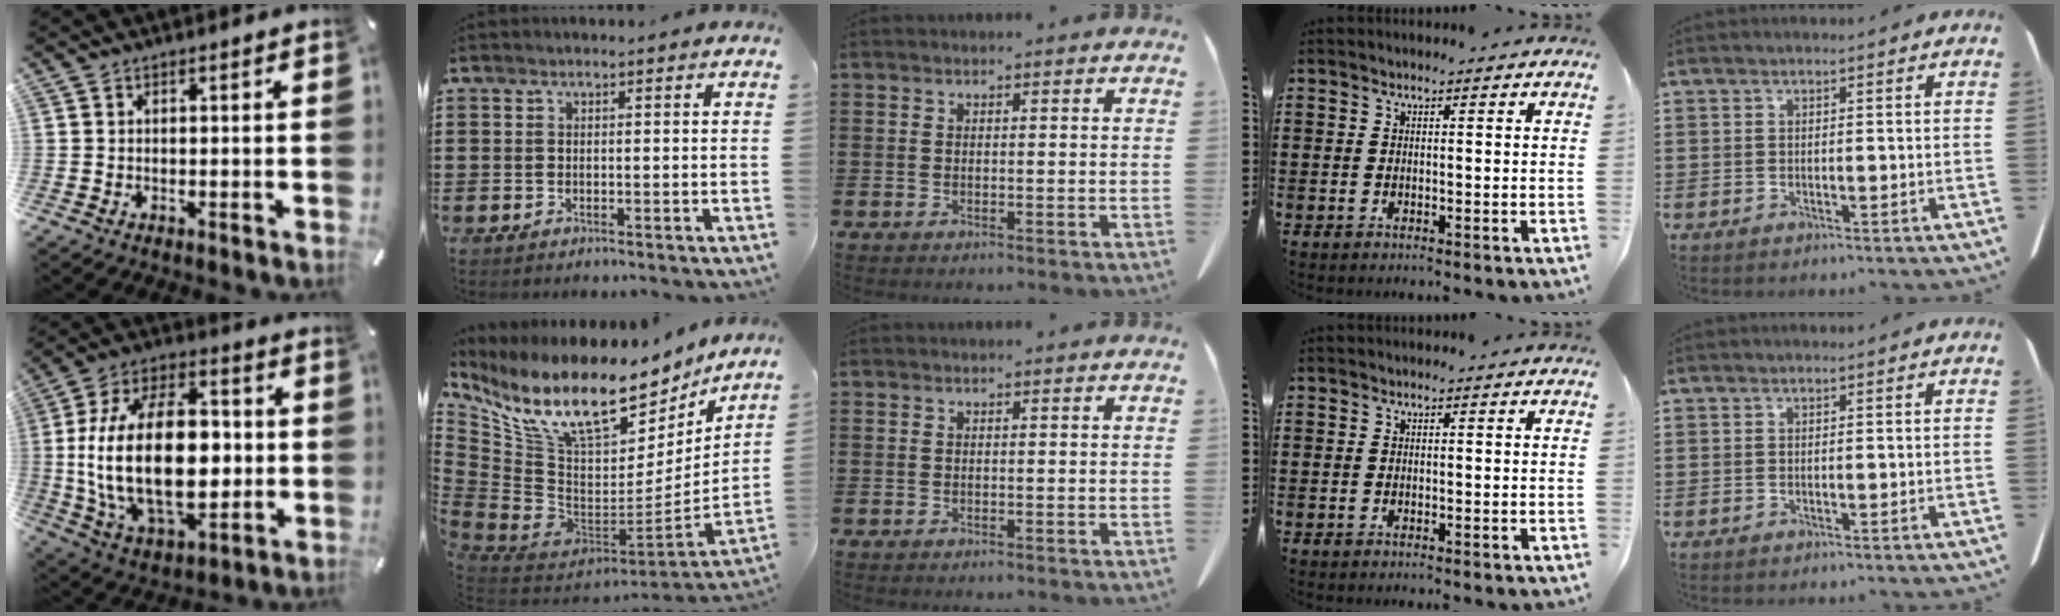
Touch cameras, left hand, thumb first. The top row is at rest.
{"thumb": {"total": 27.5, "force": [-0.6, 16.5, 22.0], "torque": [-0.422, -0.005, -0.003]}, "index": {"total": 14.8, "force": [10.7, 5.8, 8.5], "torque": [-0.196, -0.094, 0.187]}}